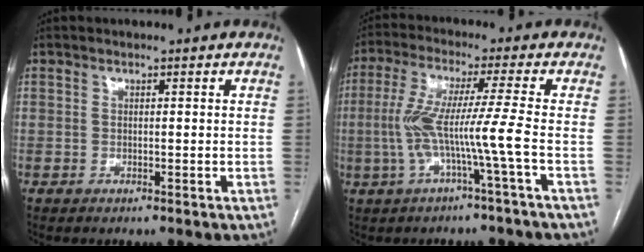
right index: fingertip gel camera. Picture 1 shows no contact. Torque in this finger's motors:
{"motor_torque": [1.43, -0.20, 0.66, 0.21]}